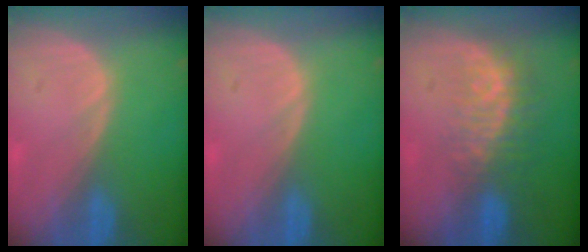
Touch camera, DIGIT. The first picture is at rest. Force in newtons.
{"total": 0.0}
{"total": 8.1, "press": 7.0, "slide": 4.2}